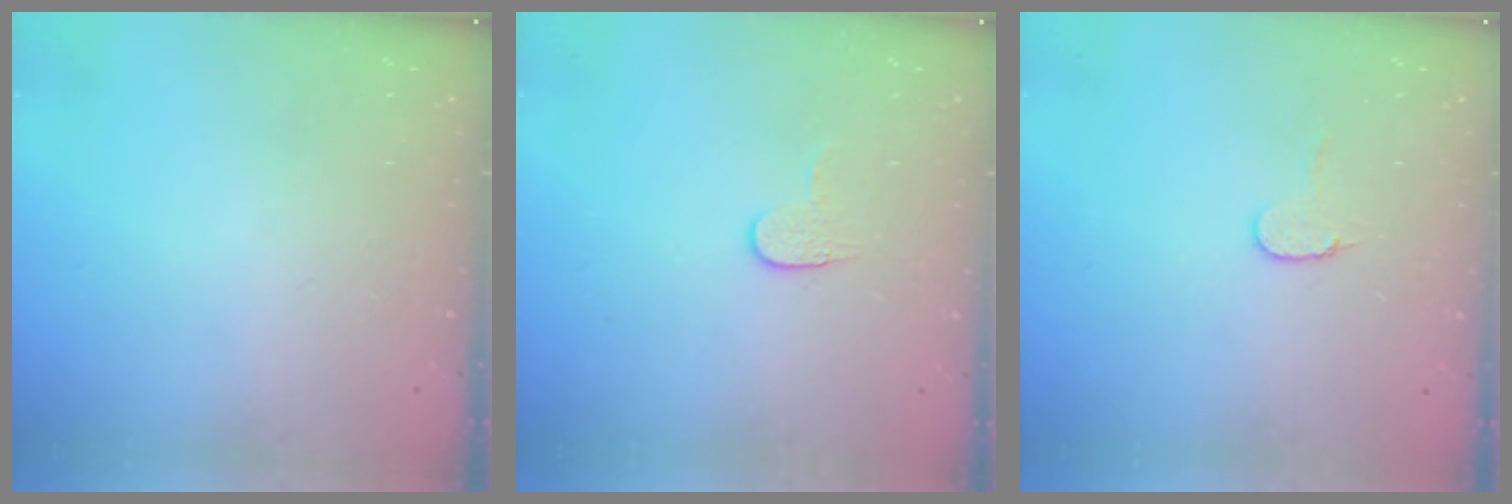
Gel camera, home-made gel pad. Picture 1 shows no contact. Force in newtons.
{"total": 4.5, "press": 4.5, "slide": 0.4}
{"total": 5.9, "press": 5.9, "slide": 0.5}